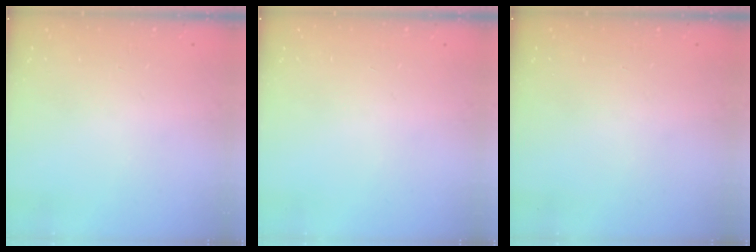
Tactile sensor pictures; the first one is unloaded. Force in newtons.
{"total": 0.0}
{"total": 0.0}